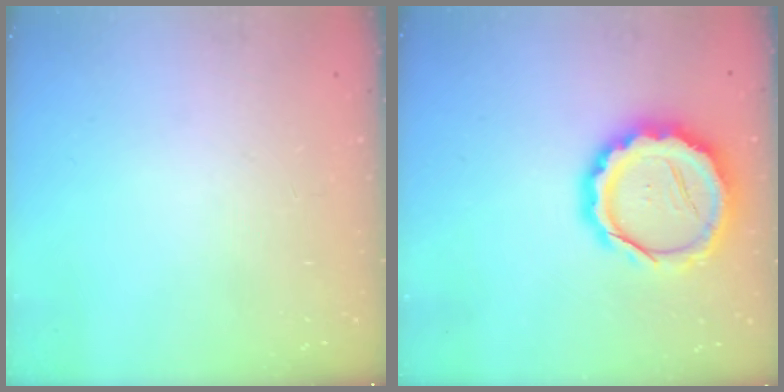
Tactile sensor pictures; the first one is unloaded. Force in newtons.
{"total": 16.2, "press": 15.8, "slide": 3.6}